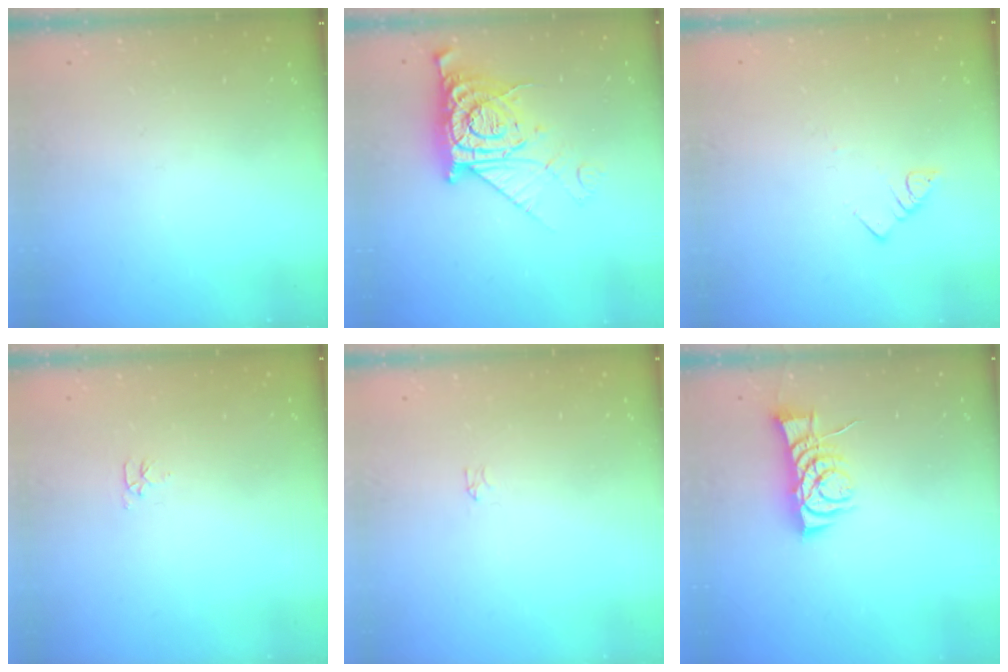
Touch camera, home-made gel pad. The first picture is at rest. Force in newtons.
{"total": 11.7, "press": 11.6, "slide": 1.4}
{"total": 3.0, "press": 3.0, "slide": 0.1}
{"total": 3.1, "press": 3.1, "slide": 0.3}
{"total": 0.0}
{"total": 7.8, "press": 7.7, "slide": 0.6}